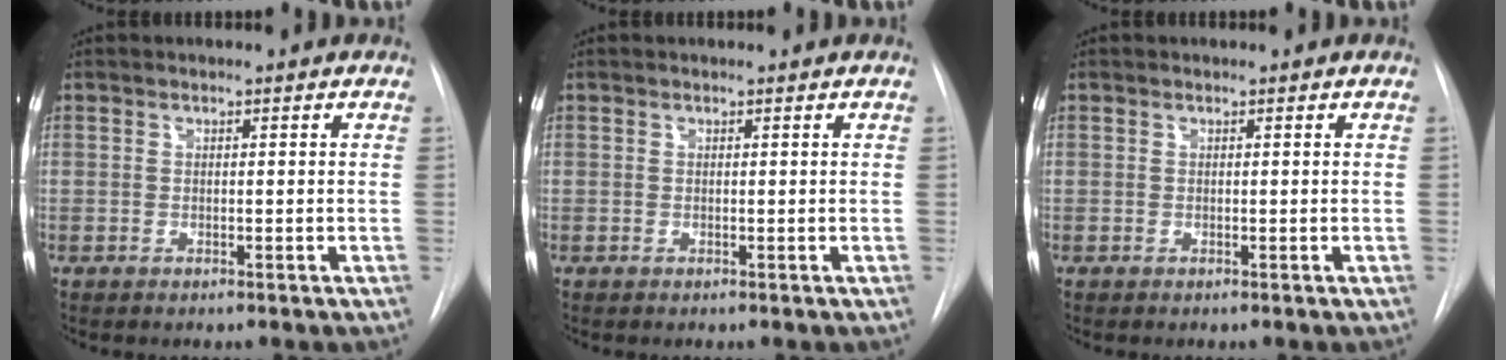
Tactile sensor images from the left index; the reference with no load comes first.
{"total": 0.0}
{"total": 0.0}